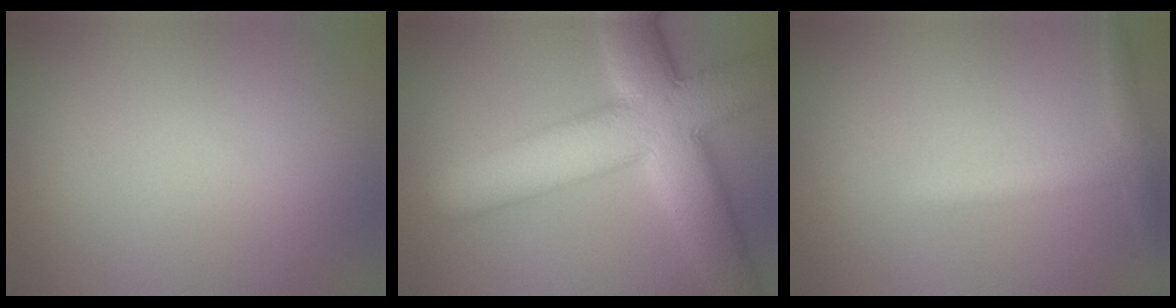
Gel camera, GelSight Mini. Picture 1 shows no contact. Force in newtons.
{"total": 12.1, "press": 12.0, "slide": 0.8}
{"total": 2.1, "press": 2.1, "slide": 0.2}